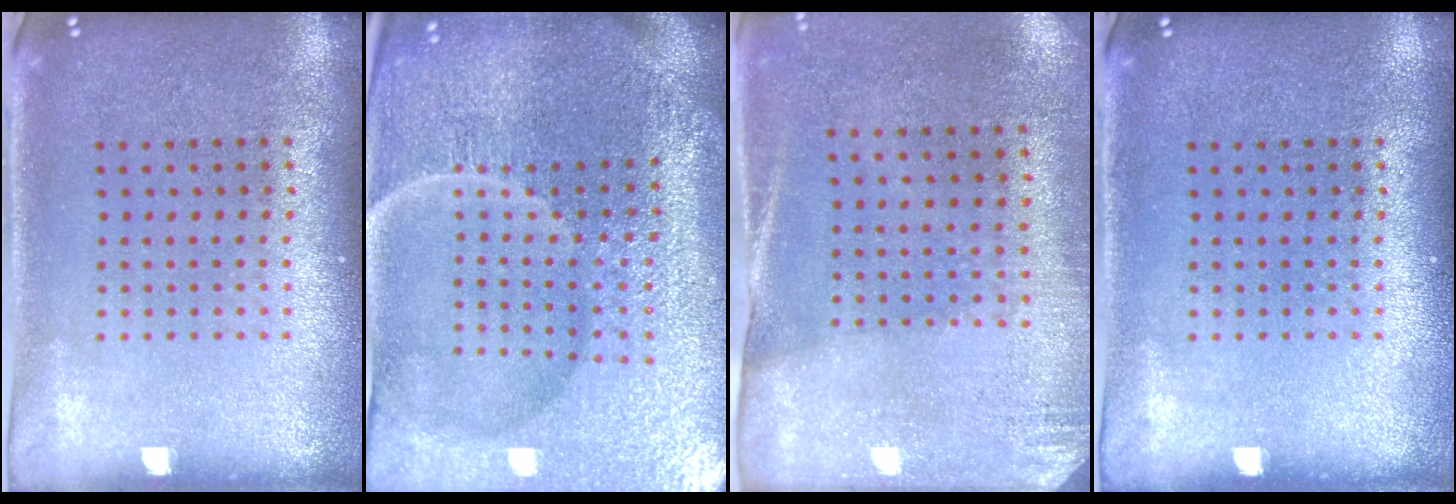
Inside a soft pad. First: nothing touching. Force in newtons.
{"total": 6.3, "press": 5.7, "slide": 2.7}
{"total": 2.7, "press": 2.4, "slide": 1.3}
{"total": 0.0}